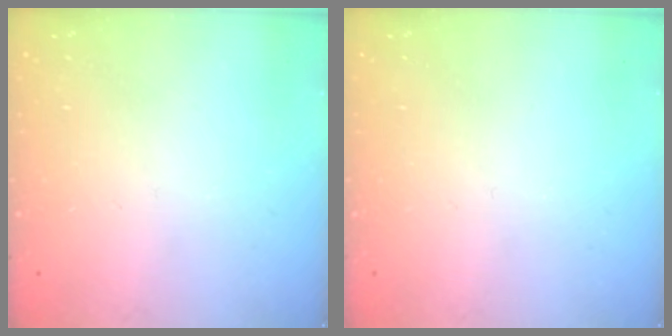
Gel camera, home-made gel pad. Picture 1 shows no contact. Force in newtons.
{"total": 0.0}